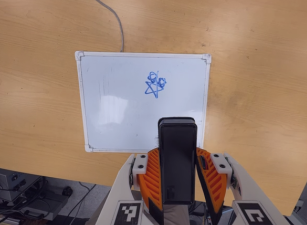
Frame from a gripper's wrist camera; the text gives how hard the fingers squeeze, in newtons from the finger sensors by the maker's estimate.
{"total": 6.0, "left": 4.6, "right": 7.4}